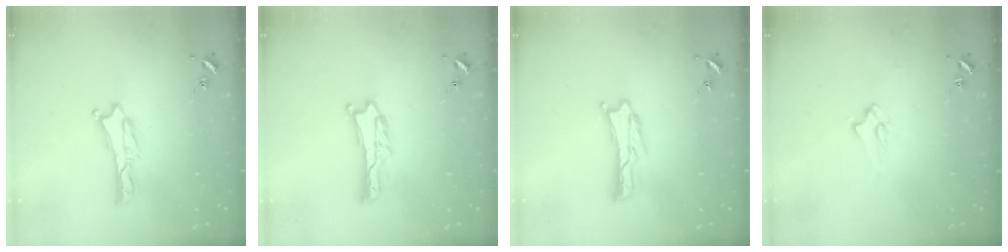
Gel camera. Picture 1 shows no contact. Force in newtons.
{"total": 1.0, "press": 1.0, "slide": 0.2}
{"total": 0.8, "press": 0.8, "slide": 0.2}
{"total": 2.0, "press": 2.0, "slide": 0.3}